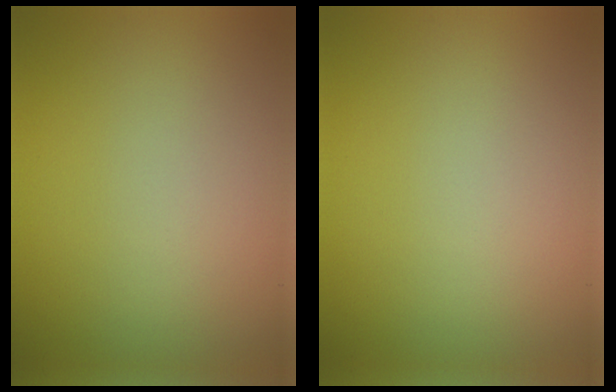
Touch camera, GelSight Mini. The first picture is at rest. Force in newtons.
{"total": 0.0}